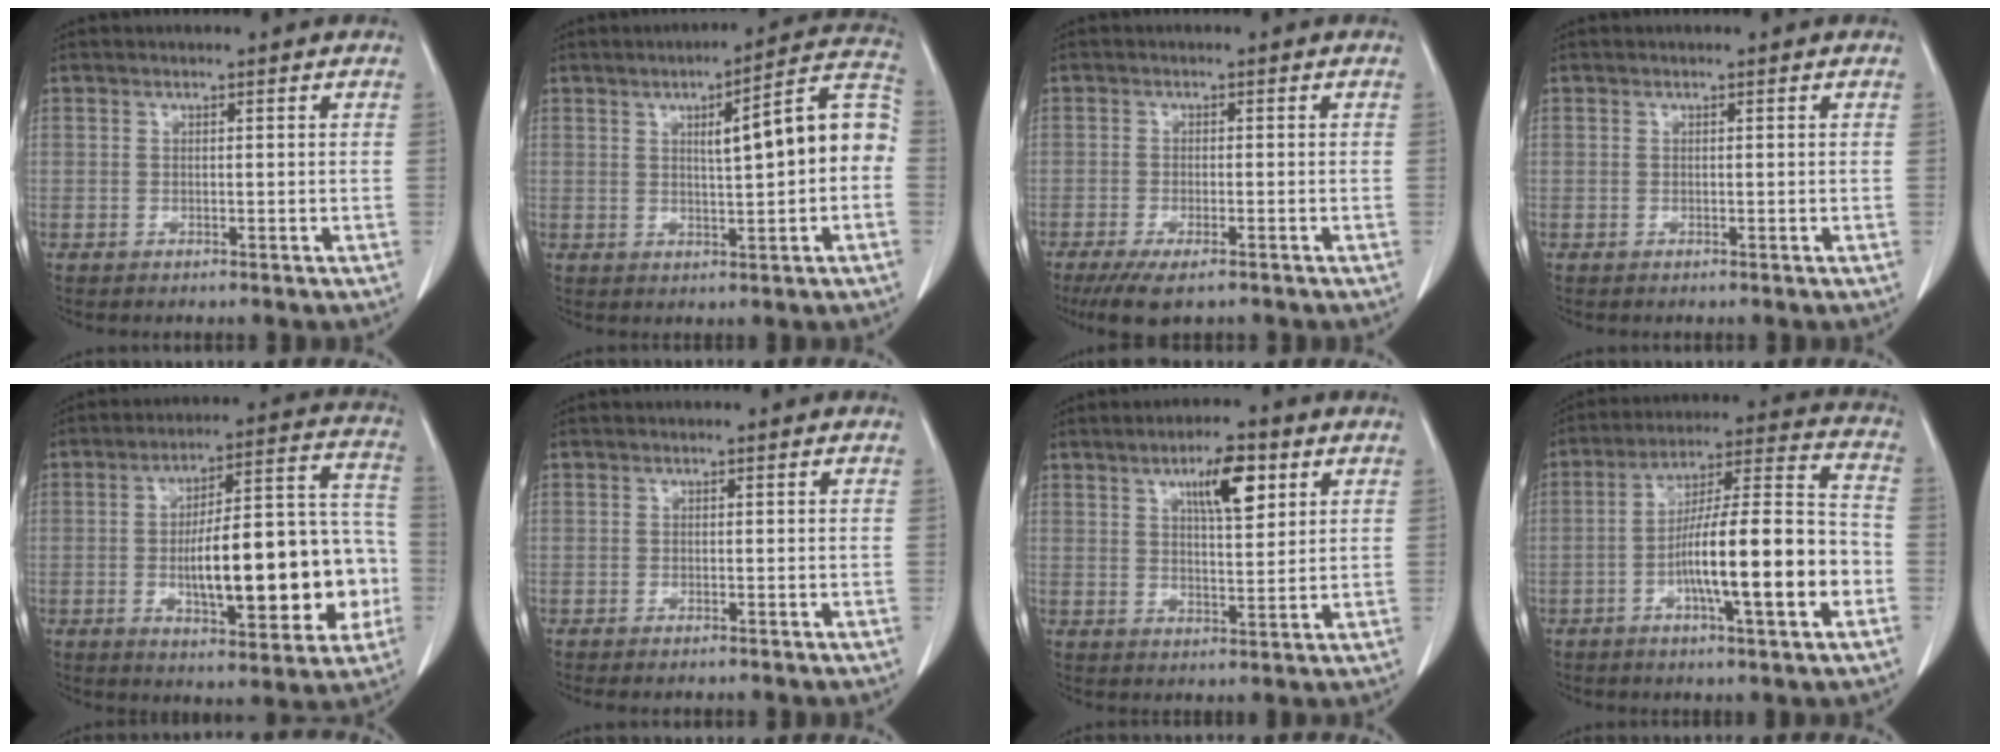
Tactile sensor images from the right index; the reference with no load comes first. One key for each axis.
{"total": 11.3, "fx": 0.7, "fy": 1.7, "fz": 11.2, "tx": -0.145, "ty": 0.034, "tz": 0.008}
{"total": 6.4, "fx": -4.6, "fy": 1.6, "fz": 4.2, "tx": -0.064, "ty": -0.015, "tz": -0.068}
{"total": 0.0}
{"total": 20.6, "fx": -3.7, "fy": 5.9, "fz": 19.3, "tx": -0.255, "ty": 0.040, "tz": -0.040}
{"total": 0.6, "fx": -0.4, "fy": 0.1, "fz": 0.5, "tx": -0.010, "ty": -0.002, "tz": -0.002}
{"total": 7.5, "fx": 3.6, "fy": 1.9, "fz": 6.3, "tx": -0.106, "ty": 0.005, "tz": 0.059}
{"total": 17.0, "fx": -4.7, "fy": 1.7, "fz": 16.2, "tx": -0.266, "ty": 0.012, "tz": -0.072}